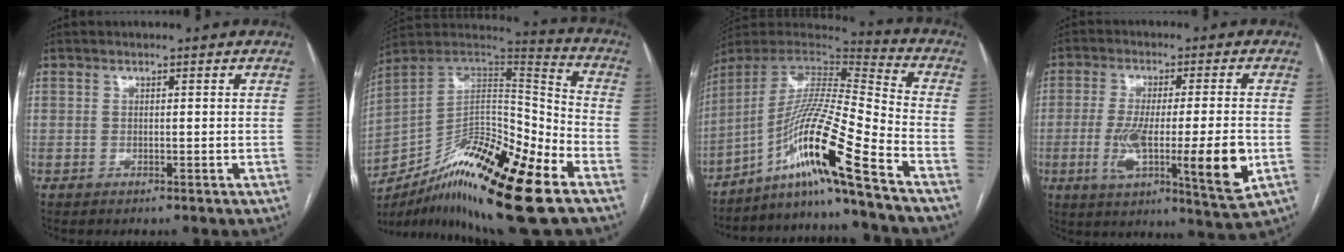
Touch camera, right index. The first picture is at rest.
{"total": 23.7, "force": [-14.0, 3.9, 18.7], "torque": [-0.306, -0.004, -0.240]}
{"total": 17.7, "force": [-11.0, -2.0, 13.8], "torque": [-0.266, -0.004, -0.201]}
{"total": 15.4, "force": [-3.2, 1.4, 15.0], "torque": [-0.239, -0.024, -0.046]}